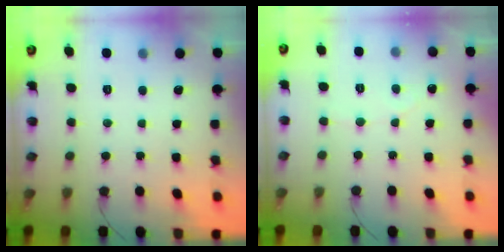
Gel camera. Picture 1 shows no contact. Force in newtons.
{"total": 3.0, "press": 3.0, "slide": 0.2}